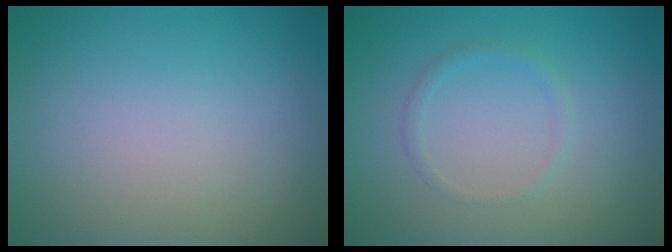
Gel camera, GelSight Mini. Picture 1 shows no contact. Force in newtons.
{"total": 0.9, "press": 0.9, "slide": 0.1}